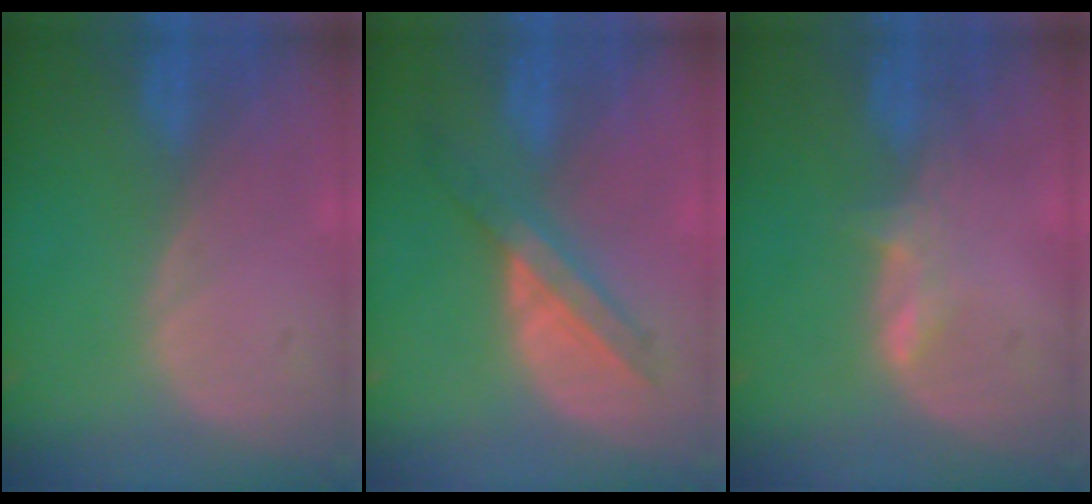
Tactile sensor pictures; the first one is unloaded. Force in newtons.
{"total": 5.9, "press": 5.7, "slide": 1.5}
{"total": 2.3, "press": 2.3, "slide": 0.4}